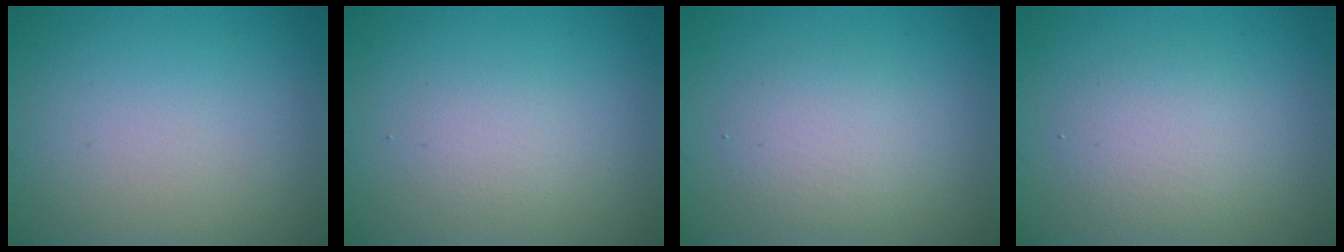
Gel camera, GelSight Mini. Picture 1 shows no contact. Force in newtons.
{"total": 1.3, "press": 1.3, "slide": 0.0}
{"total": 2.7, "press": 2.6, "slide": 0.3}
{"total": 2.7, "press": 2.6, "slide": 0.3}